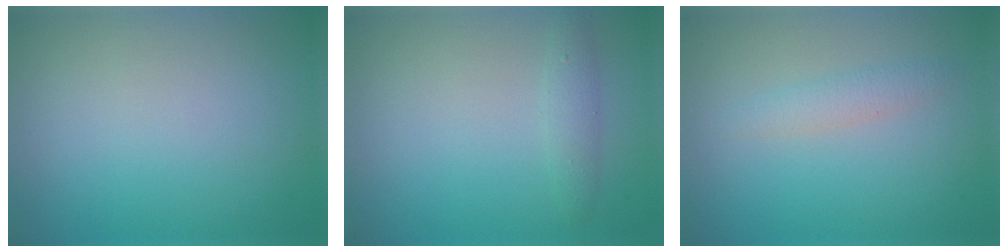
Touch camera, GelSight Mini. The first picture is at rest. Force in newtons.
{"total": 1.4, "press": 1.4, "slide": 0.1}
{"total": 1.4, "press": 1.4, "slide": 0.0}